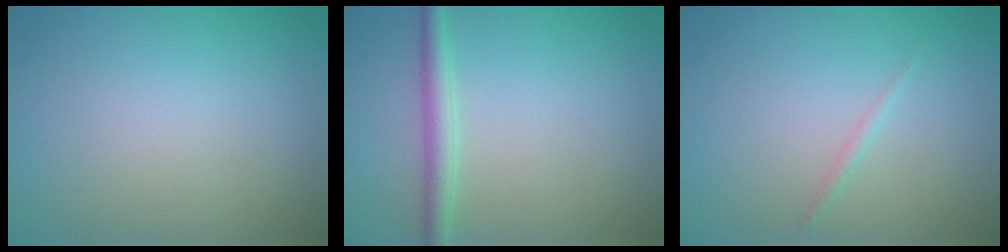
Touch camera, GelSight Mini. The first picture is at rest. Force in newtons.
{"total": 2.4, "press": 2.4, "slide": 0.1}
{"total": 0.6, "press": 0.6, "slide": 0.0}